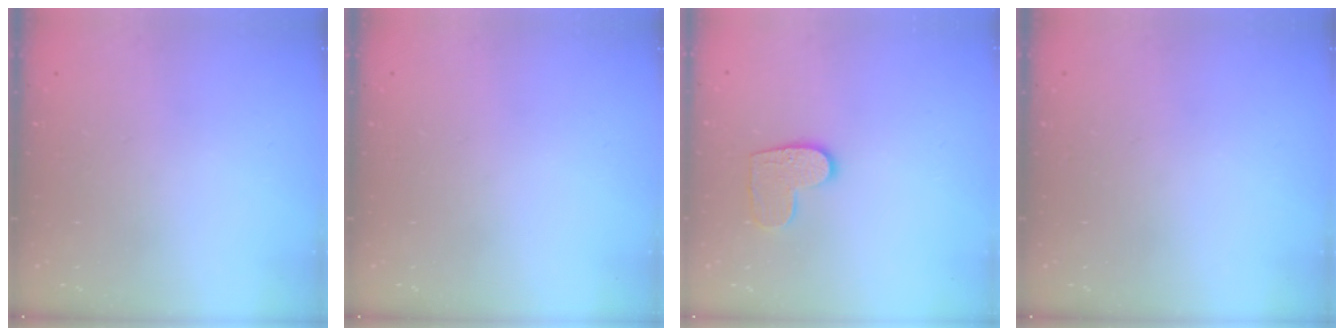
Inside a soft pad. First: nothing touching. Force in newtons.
{"total": 0.0}
{"total": 8.9, "press": 8.9, "slide": 0.5}
{"total": 0.0}